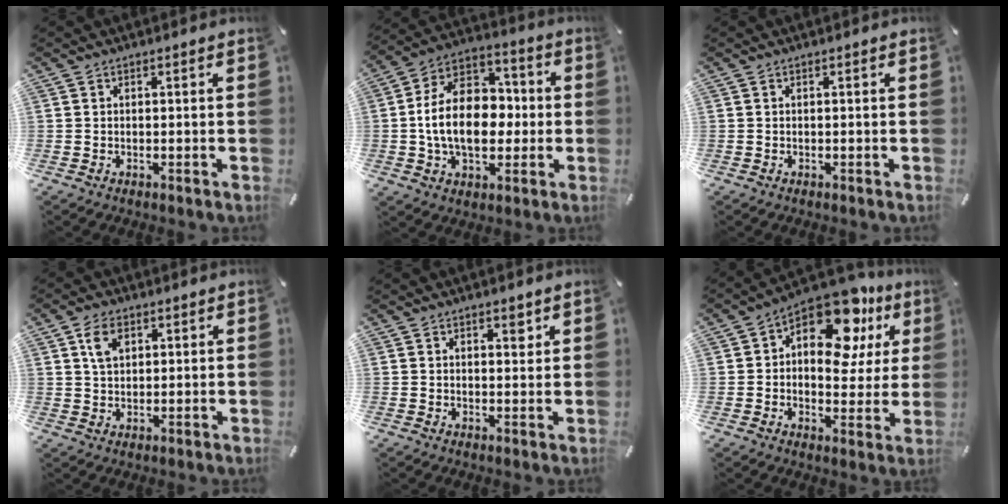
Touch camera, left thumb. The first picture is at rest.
{"total": 16.5, "force": [-1.6, 11.7, 11.5], "torque": [-0.210, 0.015, -0.031]}
{"total": 0.0}
{"total": 5.3, "force": [2.3, 3.6, 3.1], "torque": [-0.052, 0.002, 0.040]}
{"total": 2.2, "force": [1.3, 1.4, 1.3], "torque": [-0.003, -0.007, 0.016]}
{"total": 16.5, "force": [9.9, 8.6, 10.1], "torque": [-0.146, -0.079, 0.170]}